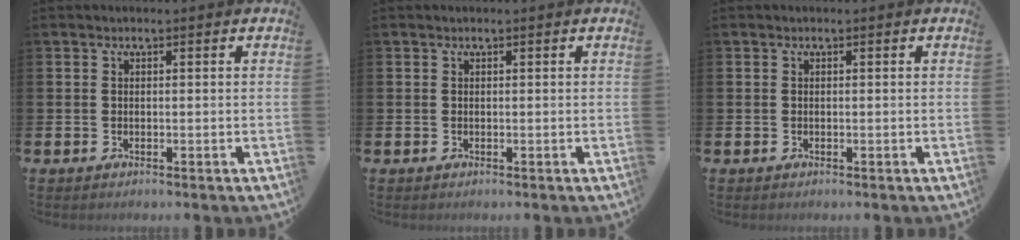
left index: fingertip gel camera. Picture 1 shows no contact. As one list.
[{"total": 0.0}, {"total": 0.0}]